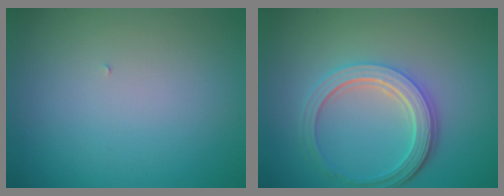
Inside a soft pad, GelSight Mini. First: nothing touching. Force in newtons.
{"total": 5.0, "press": 3.8, "slide": 3.2}